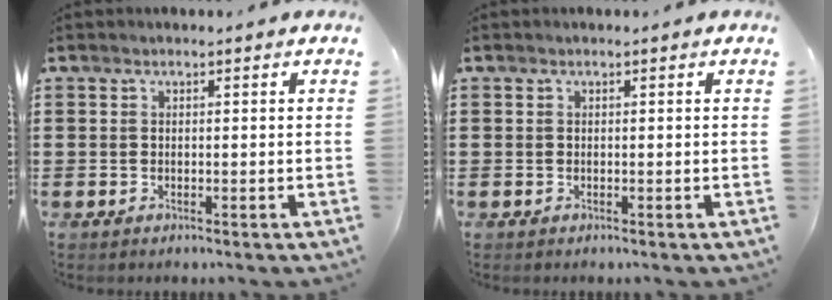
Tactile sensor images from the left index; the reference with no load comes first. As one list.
[{"total": 0.0}]